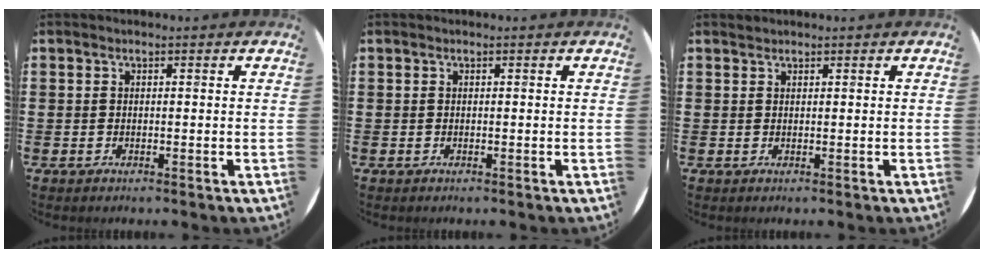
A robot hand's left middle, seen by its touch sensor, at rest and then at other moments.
{"total": 0.0}
{"total": 0.6, "force": [0.6, 0.1, -0.1], "torque": [0.001, 0.003, 0.011]}